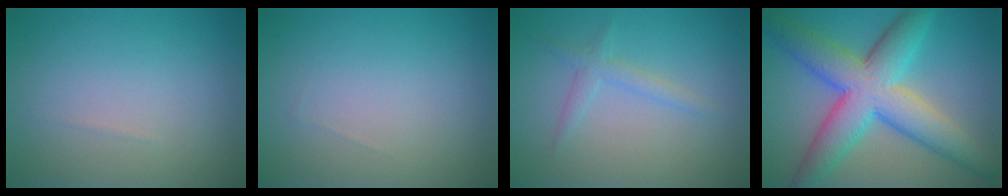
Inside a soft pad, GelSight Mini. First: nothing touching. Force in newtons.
{"total": 0.0}
{"total": 1.6, "press": 1.6, "slide": 0.1}
{"total": 9.8, "press": 9.8, "slide": 0.2}